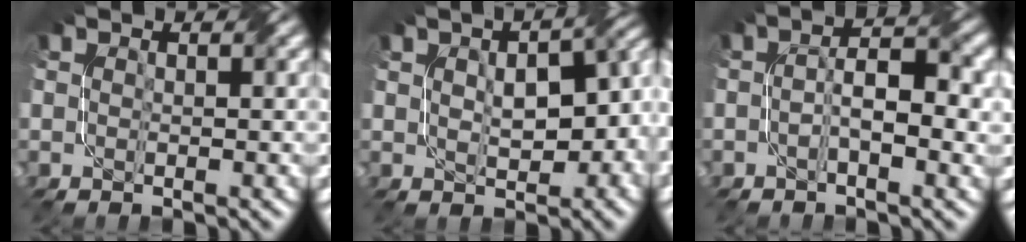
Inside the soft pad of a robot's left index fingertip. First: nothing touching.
{"total": 9.9, "force": [0.7, 5.7, 8.0], "torque": [-0.091, 0.013, 0.023]}
{"total": 4.4, "force": [-0.9, 1.4, 4.0], "torque": [-0.073, 0.010, -0.019]}